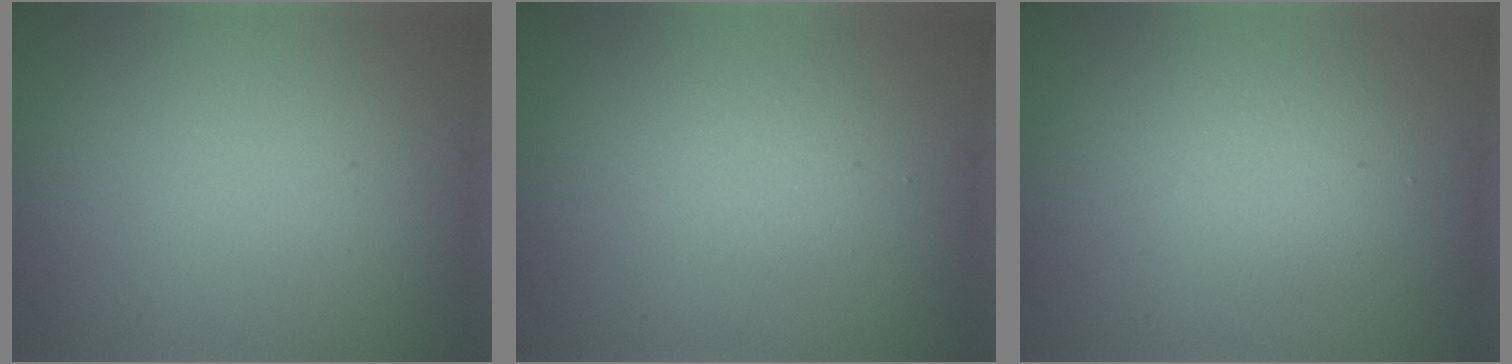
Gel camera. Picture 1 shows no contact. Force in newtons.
{"total": 1.5, "press": 1.5, "slide": 0.1}
{"total": 2.9, "press": 2.8, "slide": 0.3}